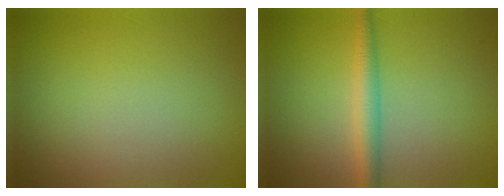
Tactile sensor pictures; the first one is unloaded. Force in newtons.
{"total": 2.5, "press": 2.5, "slide": 0.1}